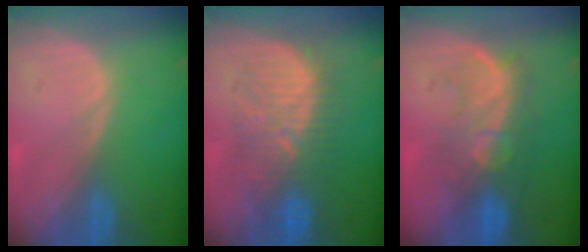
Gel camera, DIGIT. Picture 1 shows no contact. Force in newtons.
{"total": 9.1, "press": 9.1, "slide": 0.3}
{"total": 9.3, "press": 8.5, "slide": 3.7}